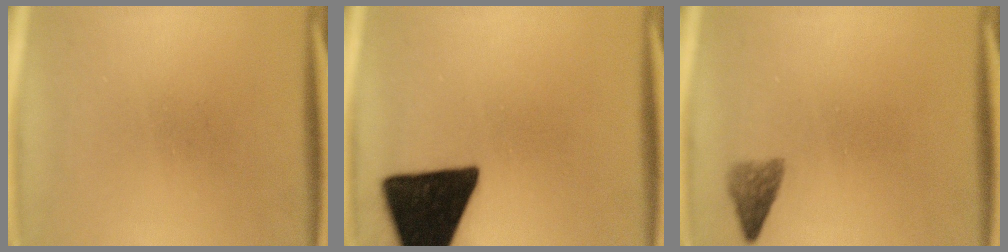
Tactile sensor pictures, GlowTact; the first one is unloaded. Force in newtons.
{"total": 19.2}
{"total": 2.3}